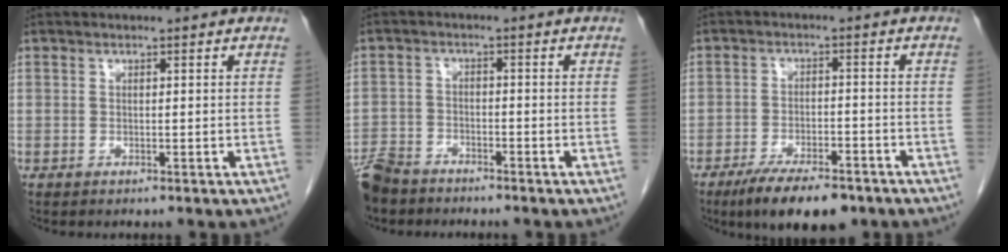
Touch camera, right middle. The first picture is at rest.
{"total": 8.0, "force": [-6.7, 3.7, 2.2], "torque": [-0.052, -0.010, -0.125]}
{"total": 10.1, "force": [-7.3, 3.2, 6.1], "torque": [-0.095, -0.010, -0.117]}